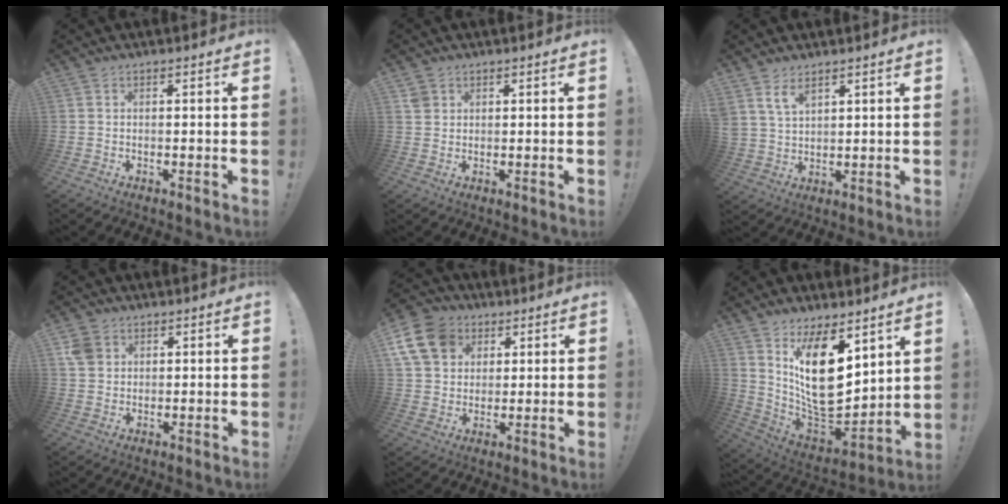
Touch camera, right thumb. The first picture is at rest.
{"total": 2.7, "force": [1.6, 2.1, 0.6], "torque": [-0.004, -0.005, 0.030]}
{"total": 5.8, "force": [4.1, 2.7, 3.1], "torque": [-0.056, -0.020, 0.078]}
{"total": 5.0, "force": [1.9, 4.3, 1.8], "torque": [-0.022, 0.003, 0.040]}
{"total": 13.9, "force": [5.4, 11.2, 6.4], "torque": [-0.114, -0.024, 0.108]}
{"total": 20.5, "force": [6.5, 11.0, 16.1], "torque": [-0.276, -0.063, 0.130]}